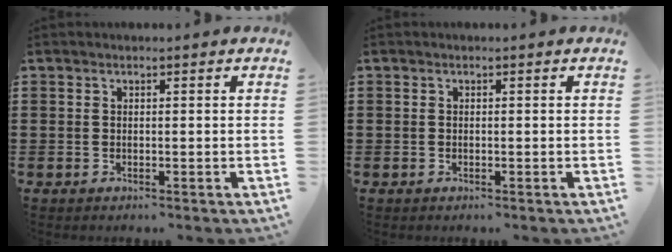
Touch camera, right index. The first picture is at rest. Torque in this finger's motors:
{"motor_torque": [-1.04, 1.10, -0.01, -0.01]}